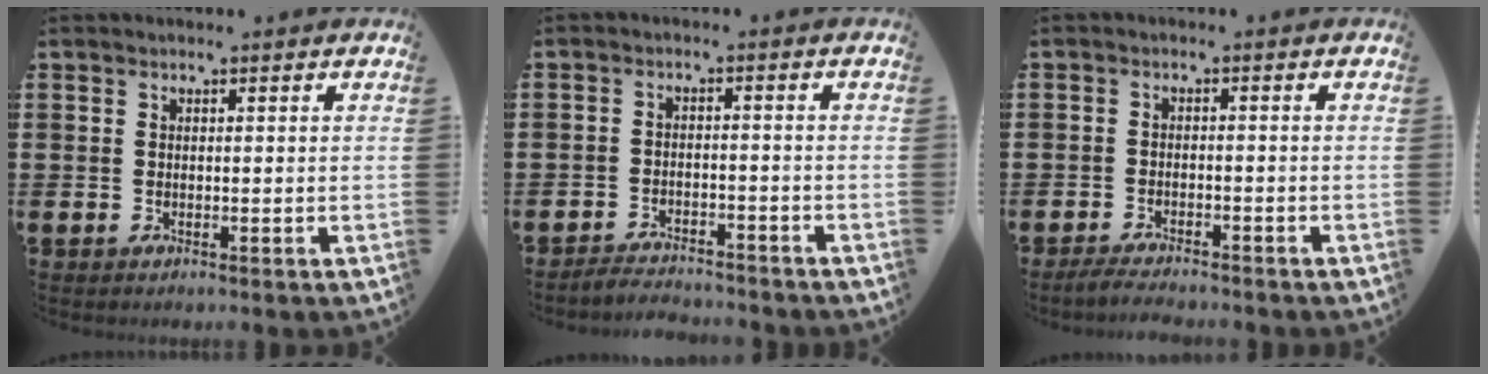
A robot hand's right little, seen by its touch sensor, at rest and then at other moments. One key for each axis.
{"total": 2.7, "fx": -2.7, "fy": 0.1, "fz": -0.2, "tx": -0.002, "ty": 0.003, "tz": -0.058}
{"total": 2.1, "fx": -2.0, "fy": 0.0, "fz": 0.5, "tx": -0.009, "ty": 0.005, "tz": -0.039}